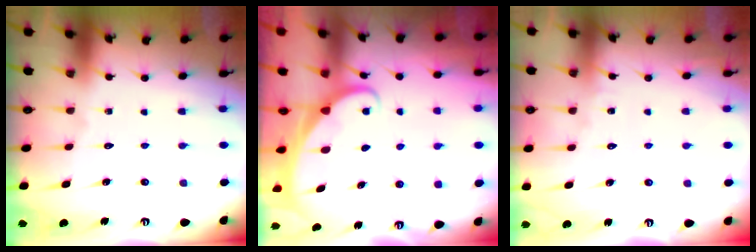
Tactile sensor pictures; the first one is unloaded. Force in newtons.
{"total": 1.8, "press": 1.7, "slide": 0.1}
{"total": 1.7, "press": 1.7, "slide": 0.2}